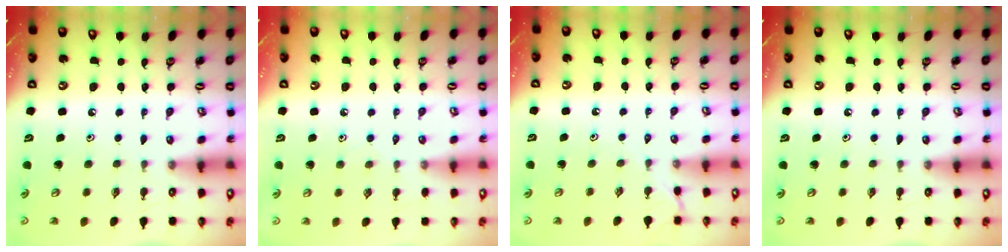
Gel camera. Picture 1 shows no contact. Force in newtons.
{"total": 2.4, "press": 2.4, "slide": 0.5}
{"total": 3.2, "press": 3.2, "slide": 0.3}
{"total": 0.0}